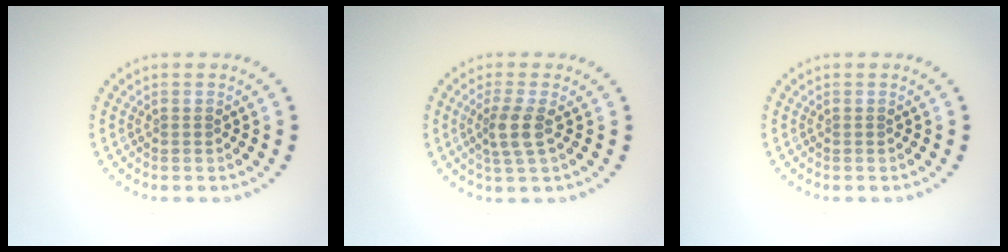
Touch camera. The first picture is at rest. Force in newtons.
{"total": 2.5, "press": 2.0, "slide": 1.5}
{"total": 0.0}